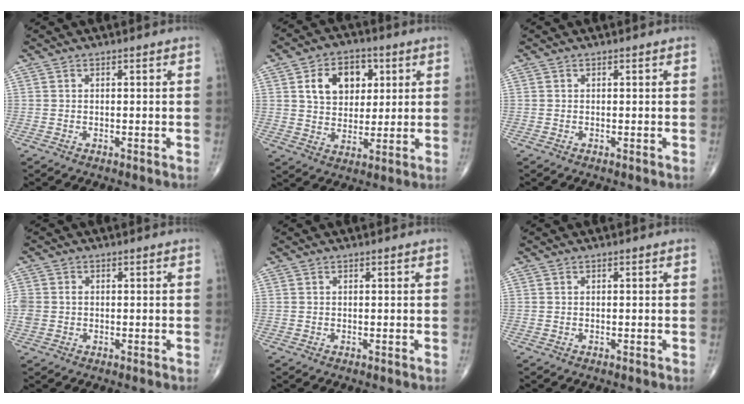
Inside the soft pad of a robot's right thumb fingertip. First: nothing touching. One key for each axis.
{"total": 11.1, "fx": 3.6, "fy": 8.0, "fz": 6.8, "tx": -0.072, "ty": -0.007, "tz": 0.061}
{"total": 0.0}
{"total": 3.8, "fx": 0.0, "fy": 3.1, "fz": 2.0, "tx": -0.051, "ty": 0.008, "tz": 0.004}
{"total": 0.0}
{"total": 0.0}